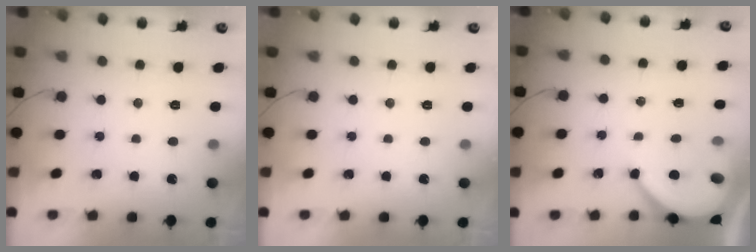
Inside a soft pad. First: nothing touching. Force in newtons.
{"total": 0.0}
{"total": 6.2, "press": 6.2, "slide": 0.8}